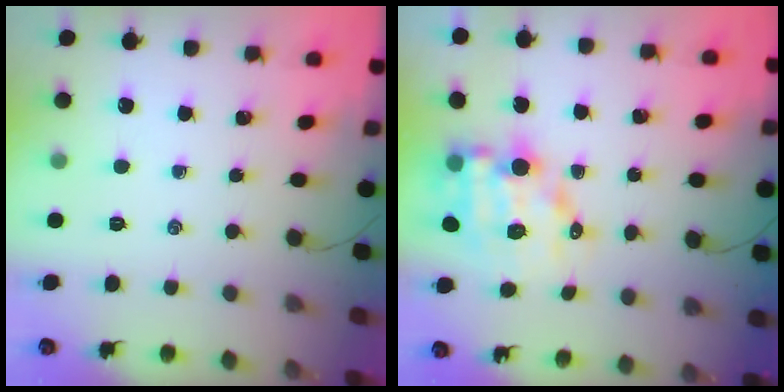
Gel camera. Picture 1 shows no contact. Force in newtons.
{"total": 10.8, "press": 10.4, "slide": 3.0}